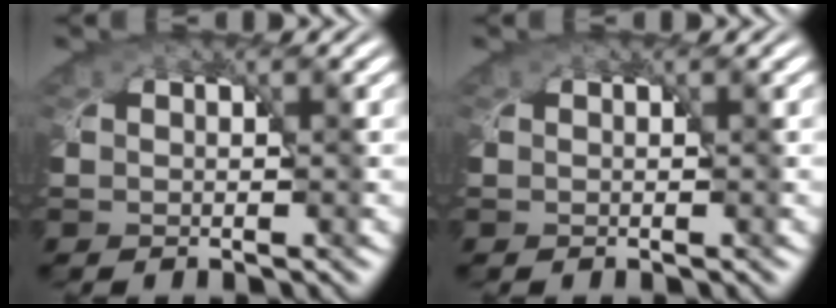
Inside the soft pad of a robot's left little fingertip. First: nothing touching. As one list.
[{"total": 0.0}]